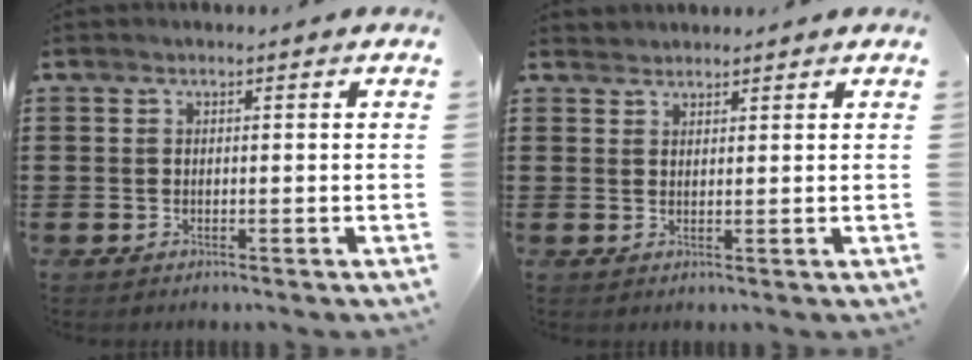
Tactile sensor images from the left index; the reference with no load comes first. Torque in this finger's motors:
{"motor_torque": [0.07, -0.05, 0.05, -0.01]}